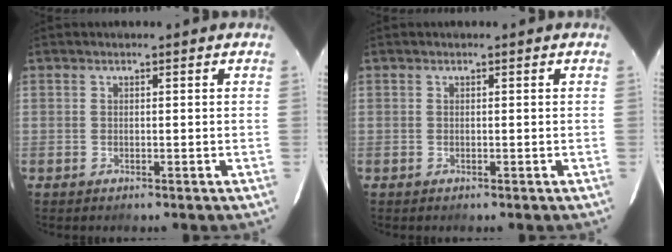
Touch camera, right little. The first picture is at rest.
{"total": 0.0}